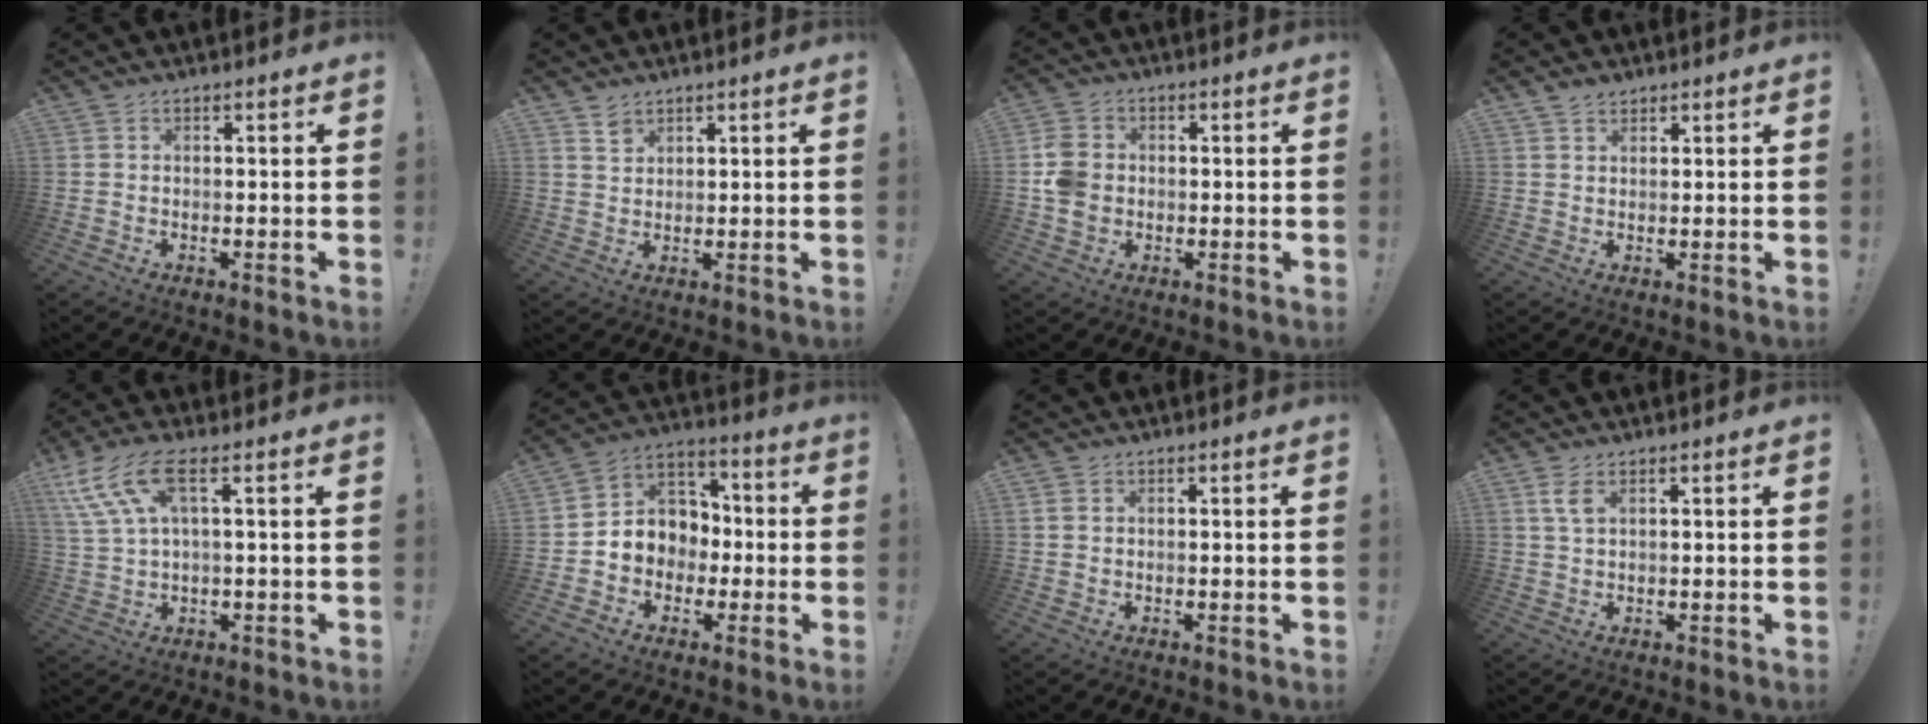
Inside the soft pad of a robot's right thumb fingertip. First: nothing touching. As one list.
[{"total": 3.7, "force": [2.7, 2.3, 0.9], "torque": [-0.003, -0.019, 0.049]}, {"total": 8.7, "force": [-0.3, 7.1, 5.0], "torque": [-0.109, 0.011, -0.004]}, {"total": 2.5, "force": [2.0, 1.3, 0.6], "torque": [-0.013, -0.008, 0.039]}, {"total": 11.2, "force": [4.6, 3.9, 9.5], "torque": [-0.188, -0.004, 0.090]}, {"total": 9.3, "force": [-1.3, 8.8, 2.7], "torque": [-0.044, 0.011, -0.013]}, {"total": 1.3, "force": [0.6, 1.0, 0.6], "torque": [-0.007, 0.001, 0.011]}, {"total": 3.7, "force": [1.6, 1.6, 3.0], "torque": [-0.055, 0.000, 0.029]}]